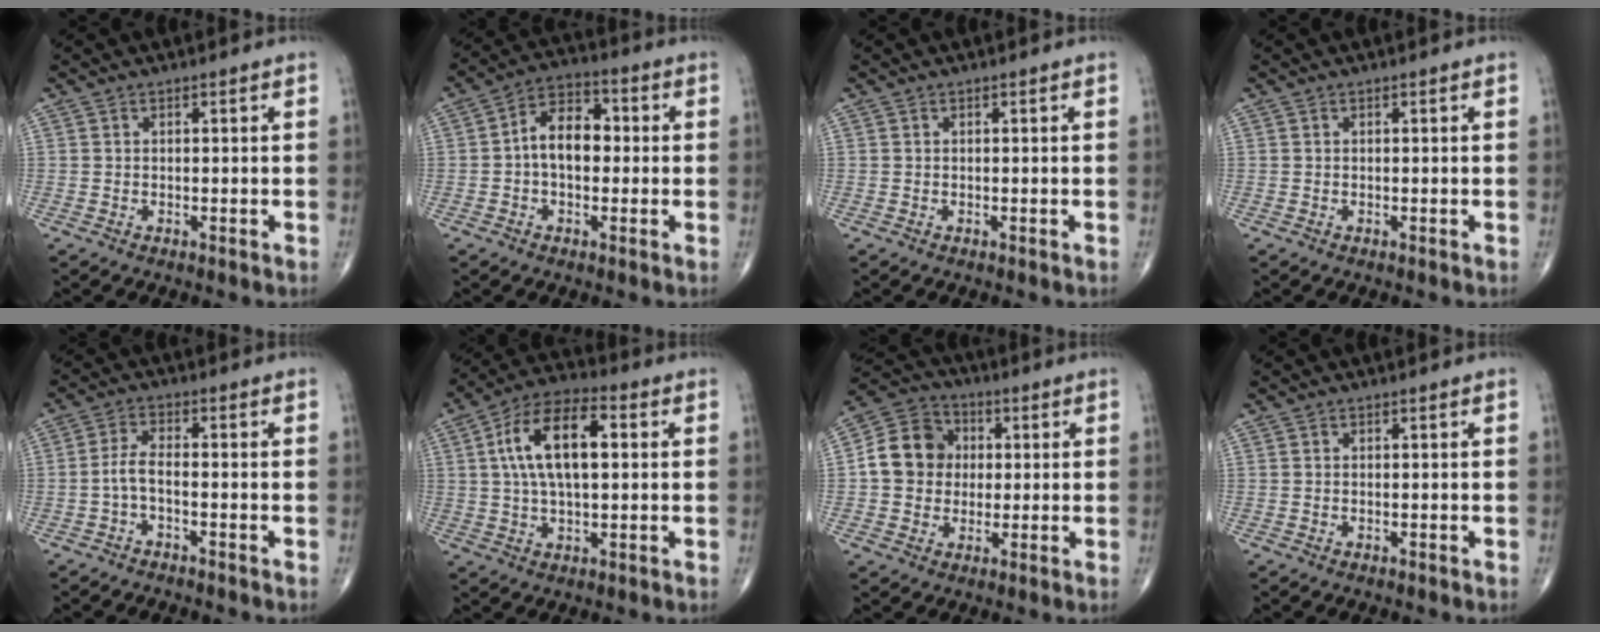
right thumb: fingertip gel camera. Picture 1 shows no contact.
{"total": 9.0, "force": [-0.1, 5.7, 6.9], "torque": [-0.098, 0.029, -0.014]}
{"total": 0.0}
{"total": 0.0}
{"total": 3.4, "force": [-1.5, 1.1, 2.8], "torque": [-0.062, 0.019, -0.033]}
{"total": 14.3, "force": [2.5, 6.8, 12.3], "torque": [-0.223, 0.023, 0.041]}
{"total": 11.1, "force": [0.7, 9.7, 5.4], "torque": [-0.074, 0.020, 0.002]}
{"total": 0.0}